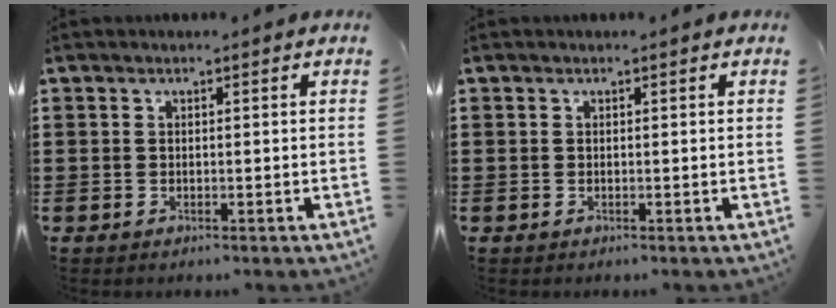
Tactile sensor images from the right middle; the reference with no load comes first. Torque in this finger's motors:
{"motor_torque": [0.01, -0.01, 0.00, 0.00]}